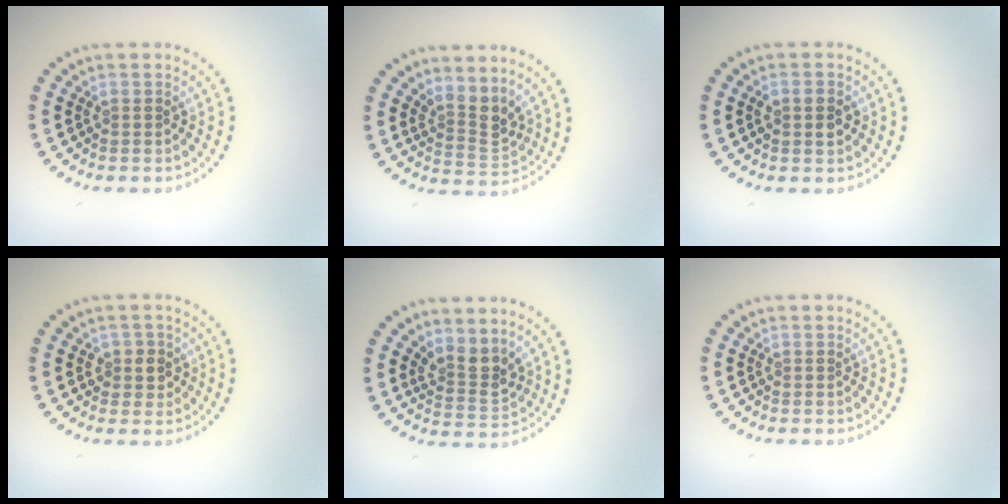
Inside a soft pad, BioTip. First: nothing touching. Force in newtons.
{"total": 3.0, "press": 2.1, "slide": 2.1}
{"total": 1.7, "press": 1.7, "slide": 0.1}
{"total": 1.9, "press": 1.6, "slide": 1.0}
{"total": 2.7, "press": 2.2, "slide": 1.7}
{"total": 0.0}